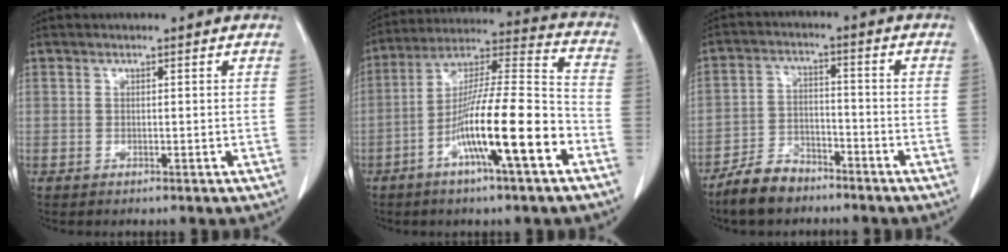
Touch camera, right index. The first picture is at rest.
{"total": 17.5, "force": [-7.0, 1.2, 15.9], "torque": [-0.282, -0.002, -0.123]}
{"total": 7.5, "force": [-6.1, 3.4, 2.8], "torque": [-0.061, -0.003, -0.112]}